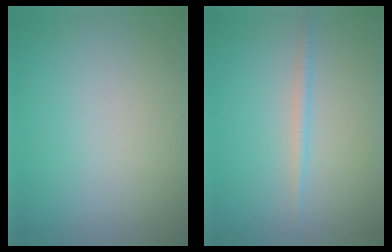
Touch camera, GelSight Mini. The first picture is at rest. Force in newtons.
{"total": 1.1, "press": 1.1, "slide": 0.1}